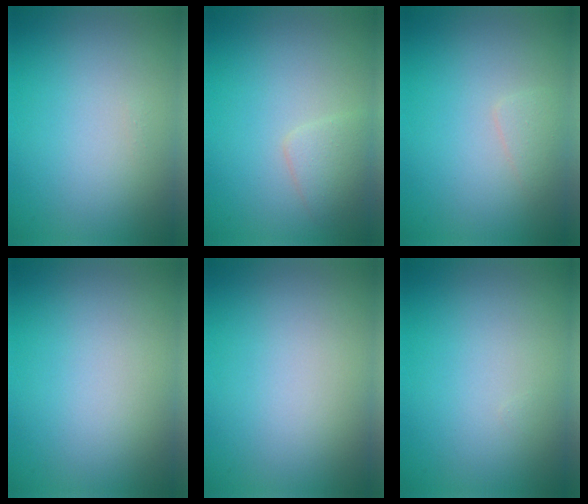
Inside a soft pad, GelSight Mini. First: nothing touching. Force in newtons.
{"total": 1.9, "press": 1.9, "slide": 0.0}
{"total": 1.0, "press": 1.0, "slide": 0.0}
{"total": 0.0}
{"total": 0.0}
{"total": 0.0}